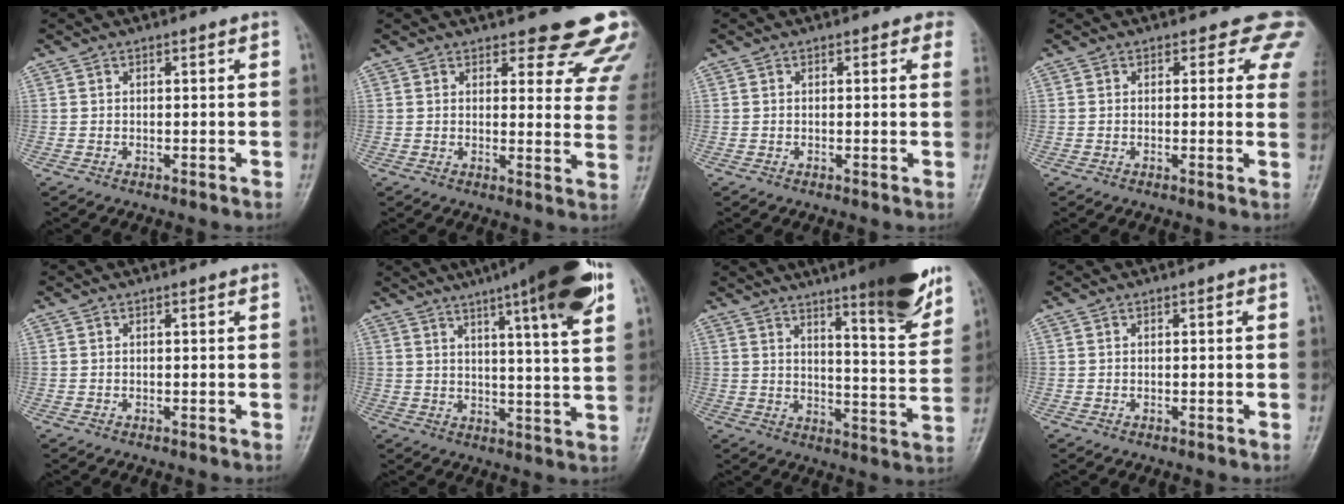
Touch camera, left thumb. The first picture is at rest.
{"total": 14.9, "force": [12.7, 4.7, 6.1], "torque": [-0.020, -0.079, 0.126]}
{"total": 2.5, "force": [1.9, 1.3, 1.0], "torque": [0.014, -0.005, 0.003]}
{"total": 6.3, "force": [4.5, 3.7, 2.5], "torque": [0.014, -0.014, 0.022]}
{"total": 0.0}
{"total": 18.5, "force": [10.6, 2.2, 15.1], "torque": [-0.202, -0.027, 0.143]}
{"total": 17.4, "force": [12.0, 2.7, 12.3], "torque": [-0.141, -0.068, 0.169]}
{"total": 0.0}